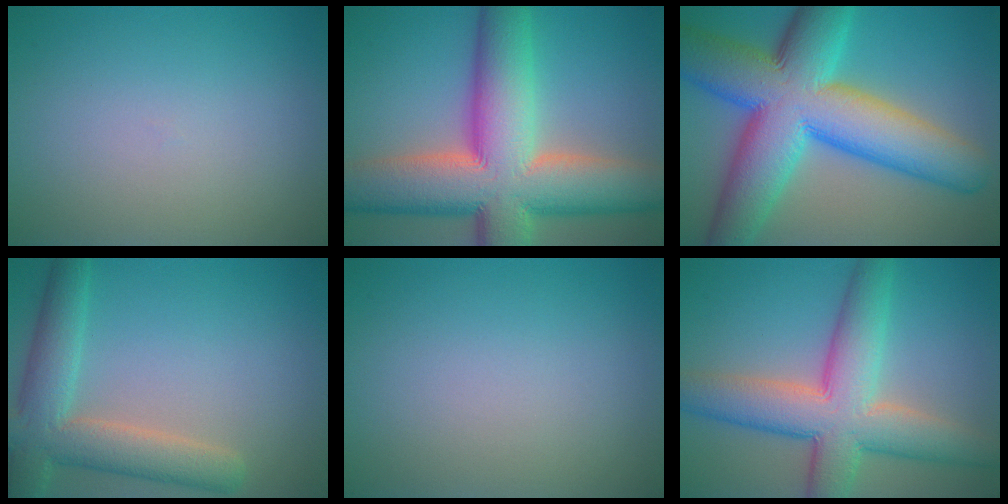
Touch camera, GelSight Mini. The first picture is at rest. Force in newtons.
{"total": 15.3, "press": 15.3, "slide": 0.8}
{"total": 15.1, "press": 15.1, "slide": 0.7}
{"total": 6.5, "press": 6.4, "slide": 0.8}
{"total": 0.0}
{"total": 9.2, "press": 9.2, "slide": 0.3}